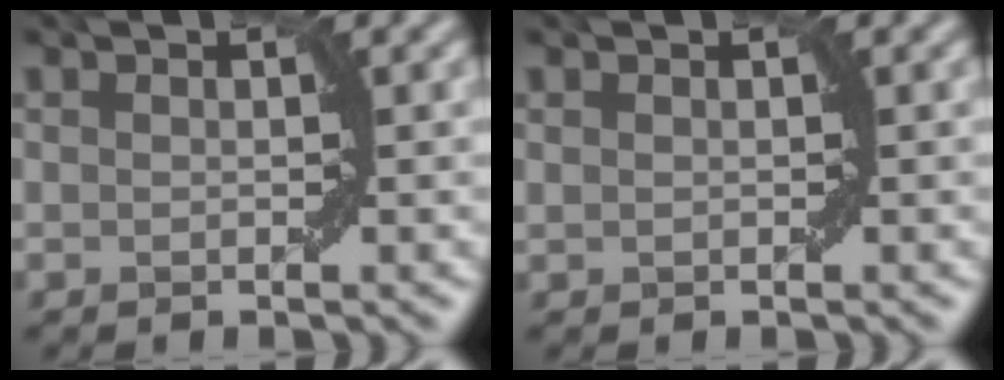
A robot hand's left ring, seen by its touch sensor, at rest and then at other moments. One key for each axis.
{"total": 0.0}